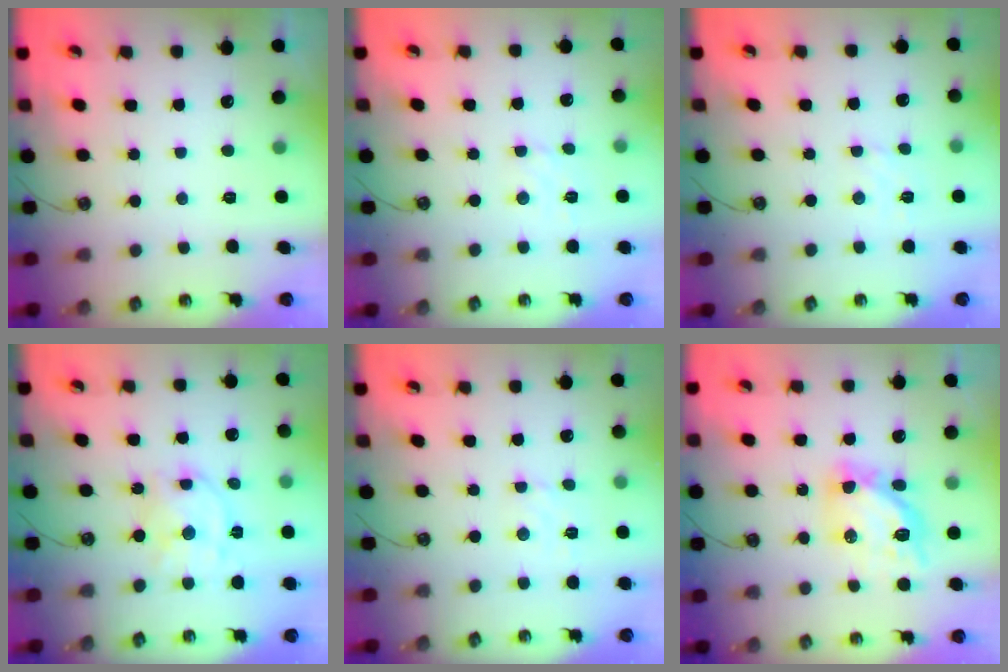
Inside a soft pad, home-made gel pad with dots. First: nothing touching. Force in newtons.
{"total": 2.9, "press": 2.9, "slide": 0.5}
{"total": 2.8, "press": 2.7, "slide": 0.5}
{"total": 12.6, "press": 12.5, "slide": 0.9}
{"total": 1.9, "press": 1.8, "slide": 0.6}
{"total": 11.6, "press": 11.5, "slide": 1.3}